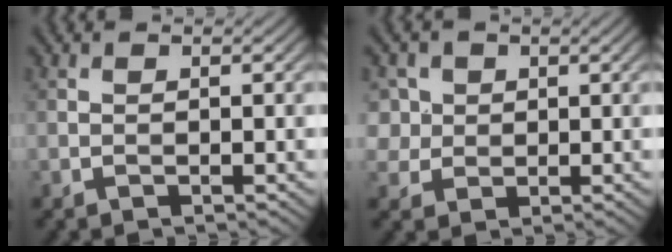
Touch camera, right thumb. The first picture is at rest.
{"total": 4.7, "force": [1.6, 4.1, 1.6], "torque": [-0.069, 0.002, 0.032]}